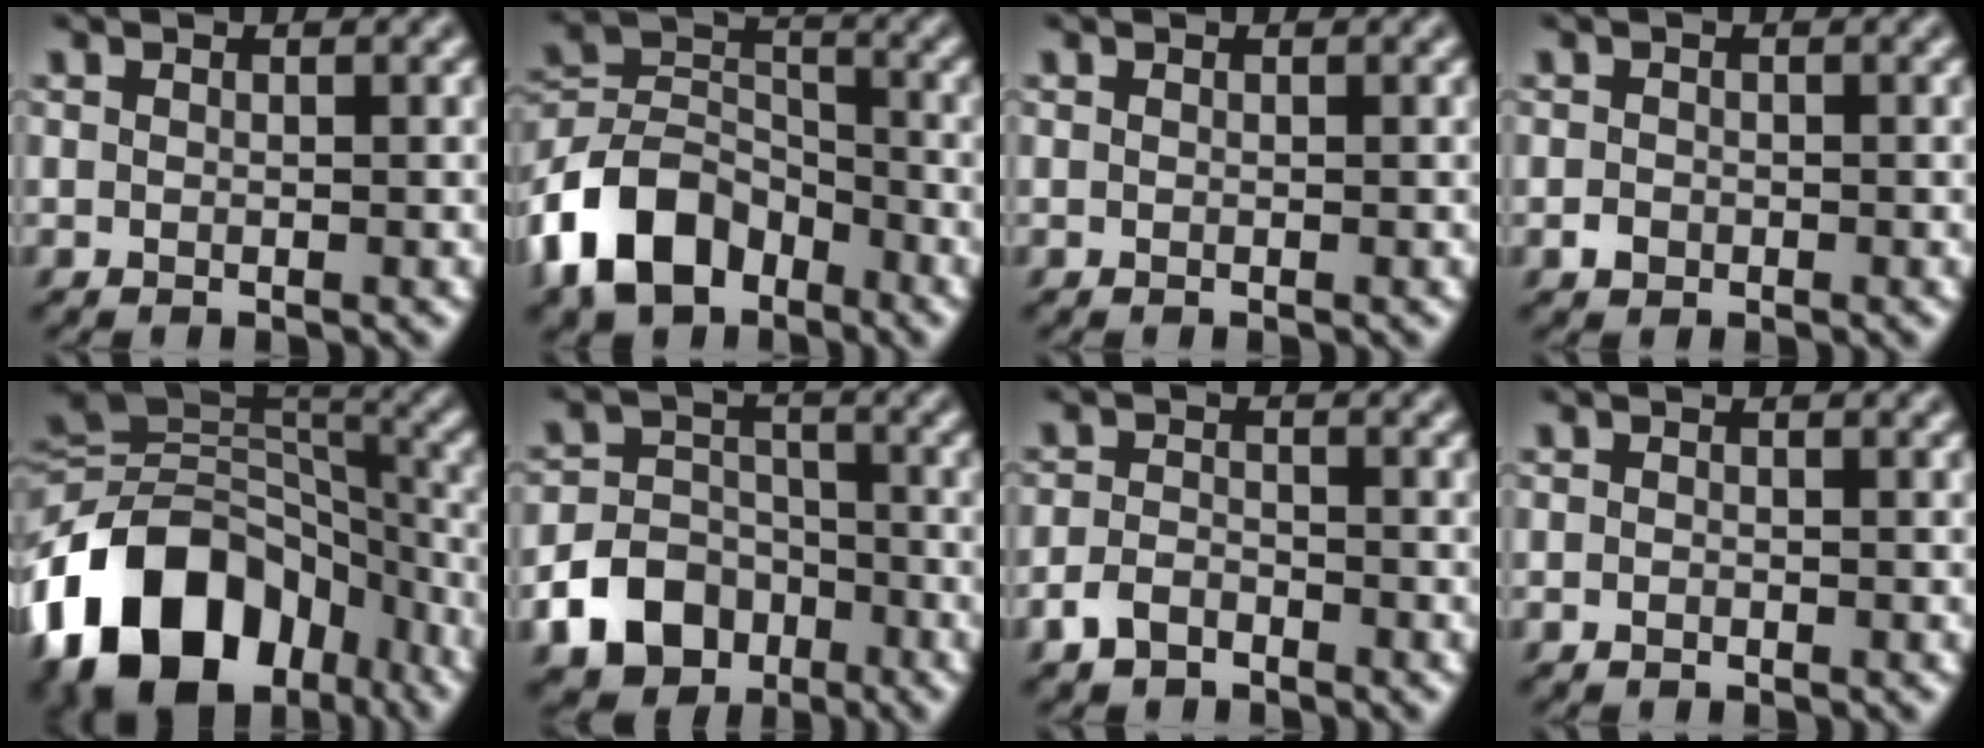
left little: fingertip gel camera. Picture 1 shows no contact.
{"total": 8.5, "force": [-5.1, 5.4, 4.2], "torque": [-0.081, 0.007, -0.115]}
{"total": 0.0}
{"total": 1.0, "force": [-0.6, 0.8, 0.3], "torque": [-0.003, -0.001, -0.015]}
{"total": 15.3, "force": [-7.5, 10.2, 8.7], "torque": [-0.164, 0.010, -0.138]}
{"total": 9.8, "force": [-5.4, 7.6, 2.8], "torque": [-0.040, -0.026, -0.114]}
{"total": 2.3, "force": [-1.8, 1.2, 0.8], "torque": [-0.015, 0.004, -0.043]}
{"total": 0.6, "force": [-0.5, 0.3, 0.1], "torque": [-0.001, -0.002, -0.012]}